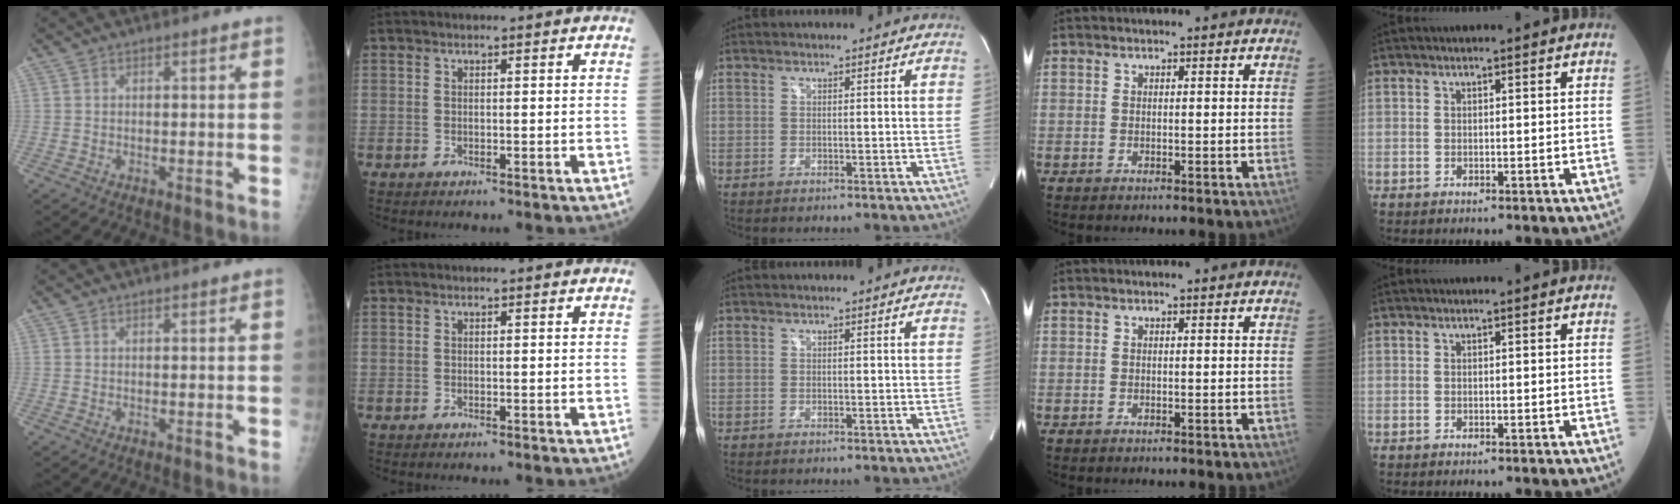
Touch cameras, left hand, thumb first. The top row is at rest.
{}